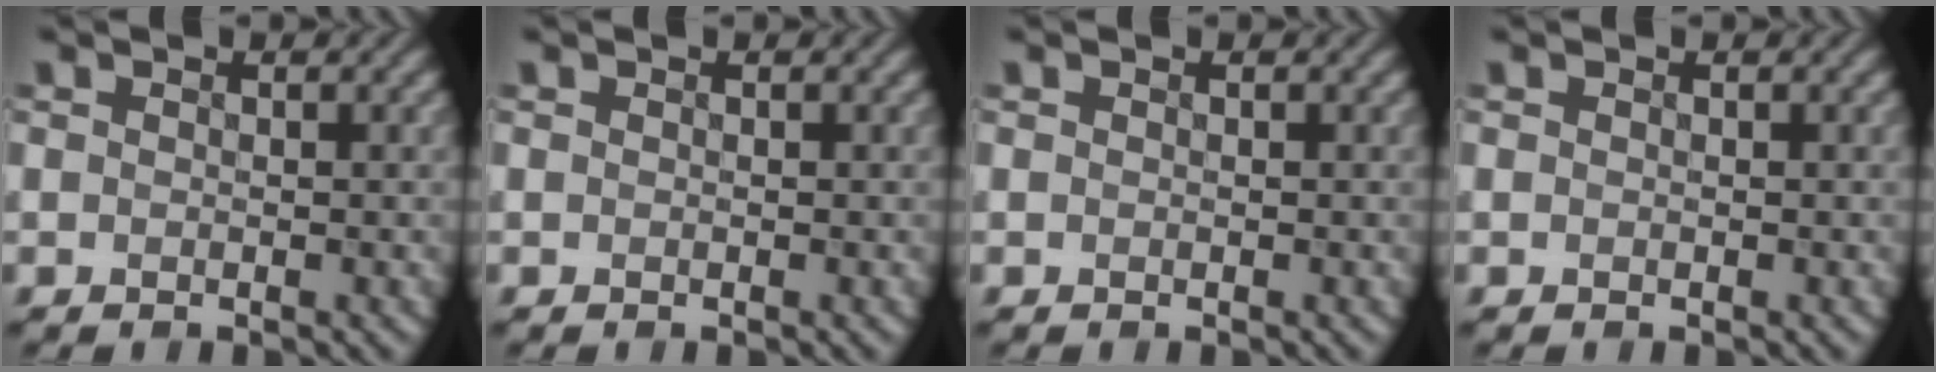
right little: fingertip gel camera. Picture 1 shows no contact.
{"total": 0.0}
{"total": 0.0}
{"total": 0.0}